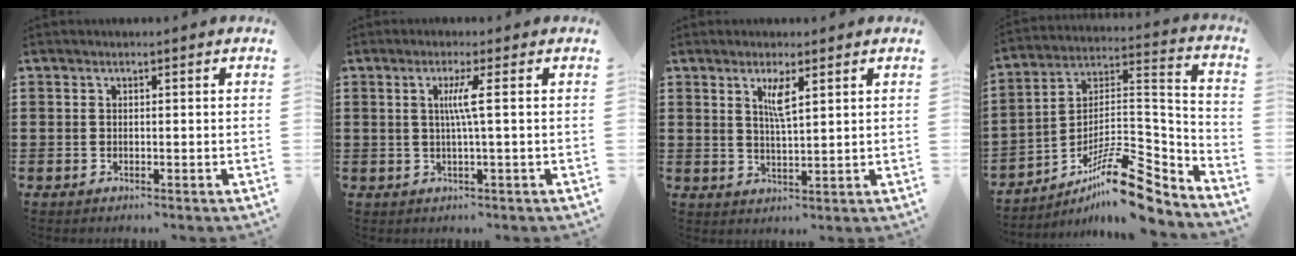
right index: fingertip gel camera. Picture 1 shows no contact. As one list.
[{"total": 3.4, "force": [0.5, -0.7, 3.3], "torque": [-0.063, -0.006, 0.002]}, {"total": 3.6, "force": [1.8, 0.6, 3.0], "torque": [-0.056, 0.000, 0.028]}, {"total": 13.8, "force": [-10.1, 3.5, 8.7], "torque": [-0.132, 0.035, -0.188]}]